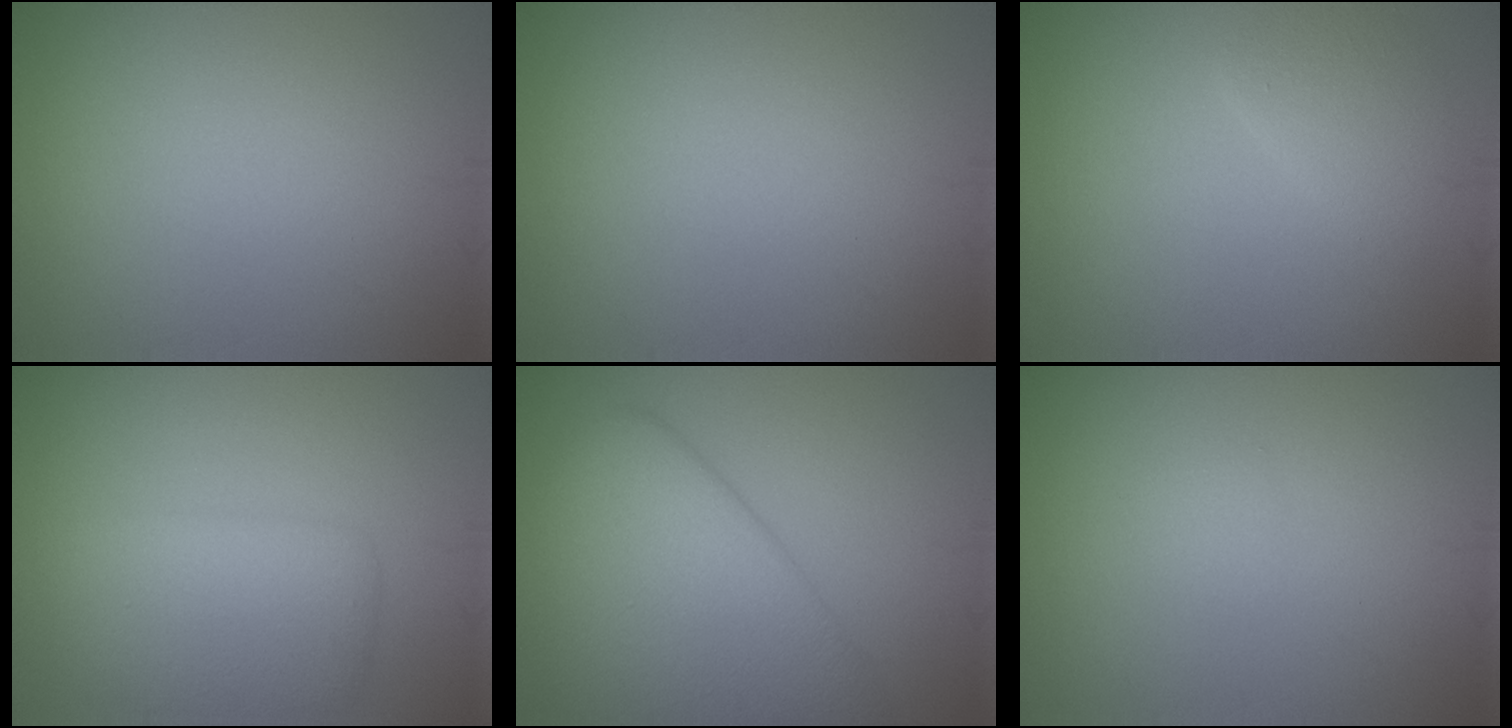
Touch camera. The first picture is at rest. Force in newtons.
{"total": 0.0}
{"total": 2.1, "press": 2.1, "slide": 0.1}
{"total": 4.8, "press": 4.8, "slide": 0.2}
{"total": 8.9, "press": 8.9, "slide": 0.5}
{"total": 0.5, "press": 0.5, "slide": 0.1}